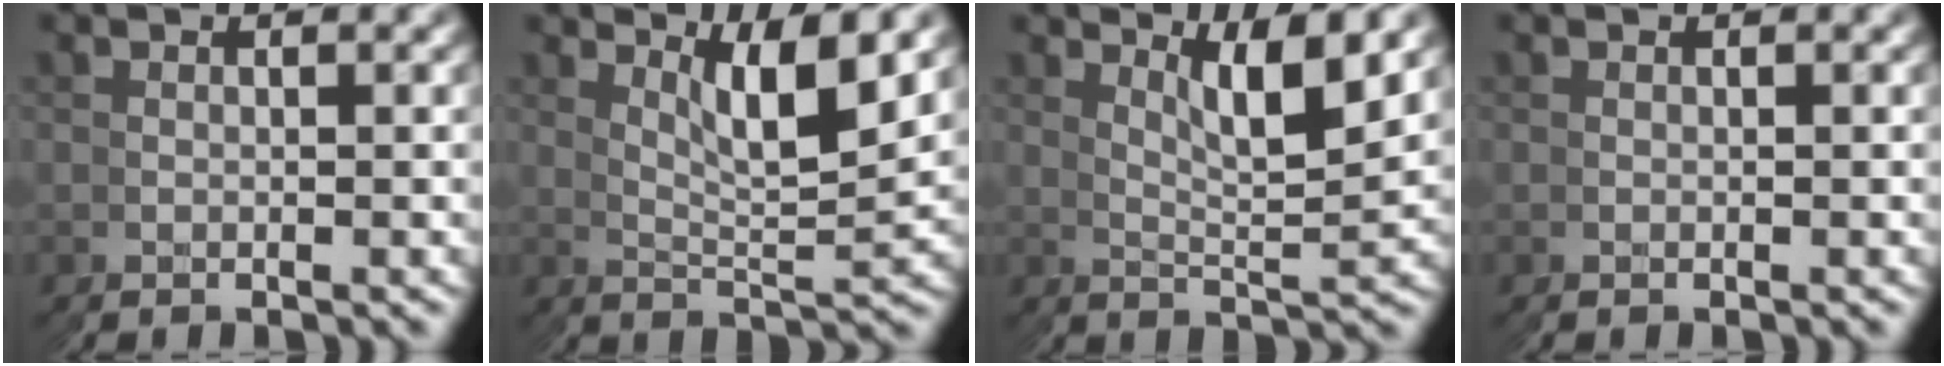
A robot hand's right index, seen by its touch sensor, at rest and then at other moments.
{"total": 4.6, "force": [3.1, 0.4, 3.4], "torque": [-0.060, -0.002, 0.053]}
{"total": 4.2, "force": [2.9, 0.1, 3.0], "torque": [-0.055, -0.003, 0.051]}
{"total": 0.0}